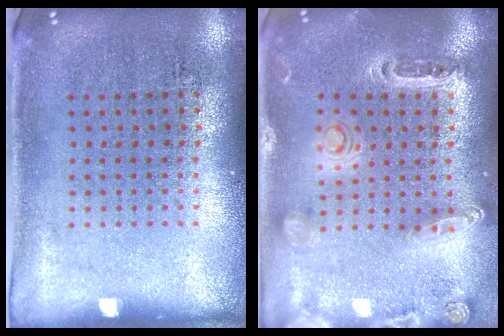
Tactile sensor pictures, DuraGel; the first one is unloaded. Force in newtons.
{"total": 1.4, "press": 1.3, "slide": 0.3}